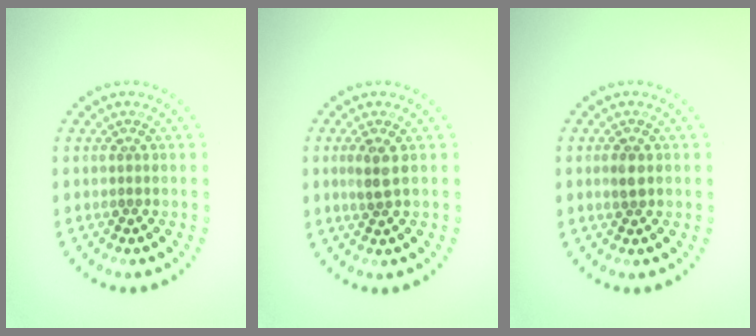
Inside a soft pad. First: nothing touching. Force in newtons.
{"total": 1.6, "press": 1.4, "slide": 0.8}
{"total": 1.4, "press": 1.4, "slide": 0.1}